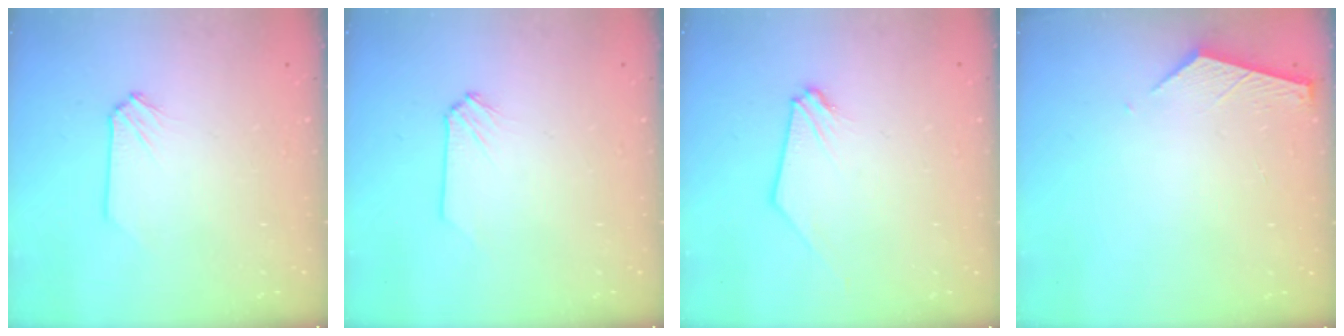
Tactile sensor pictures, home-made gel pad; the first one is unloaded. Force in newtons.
{"total": 0.0}
{"total": 0.7, "press": 0.7, "slide": 0.1}
{"total": 2.4, "press": 2.4, "slide": 0.3}